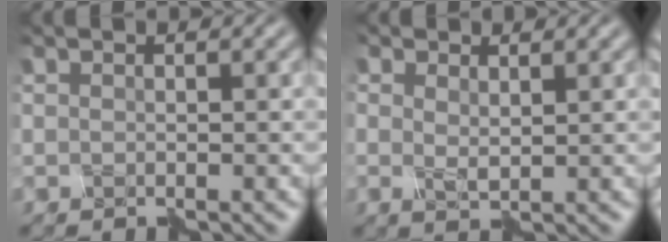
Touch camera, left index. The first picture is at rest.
{"total": 1.0, "force": [0.5, 0.7, 0.4], "torque": [-0.013, -0.003, 0.016]}